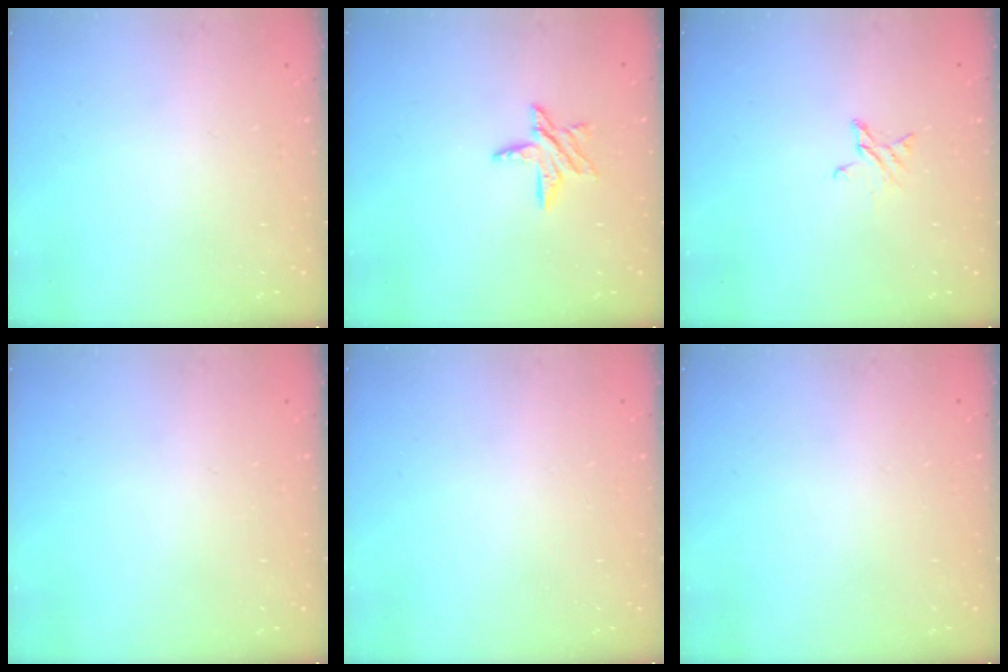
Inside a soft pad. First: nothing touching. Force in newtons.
{"total": 7.0, "press": 7.0, "slide": 0.4}
{"total": 3.1, "press": 3.1, "slide": 0.3}
{"total": 0.0}
{"total": 0.0}
{"total": 0.0}